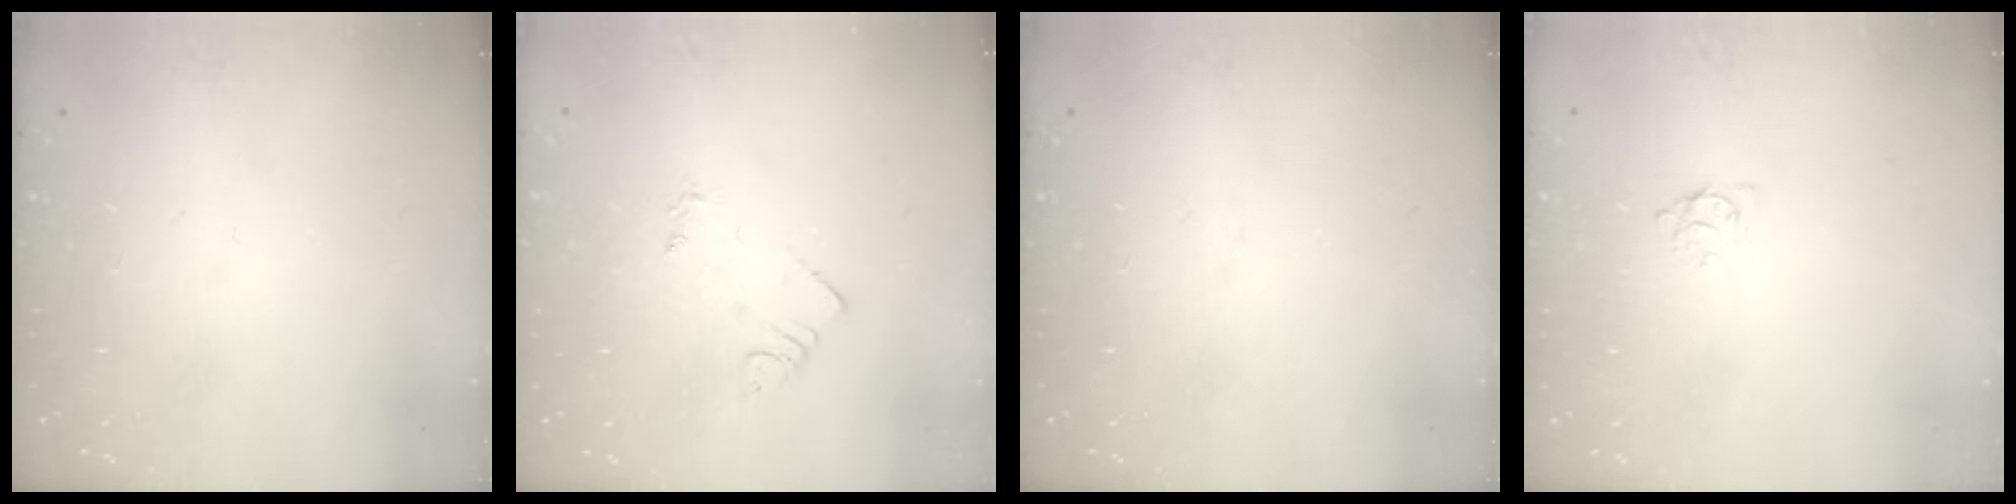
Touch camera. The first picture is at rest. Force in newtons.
{"total": 4.2, "press": 4.1, "slide": 0.6}
{"total": 0.0}
{"total": 3.6, "press": 3.5, "slide": 0.4}